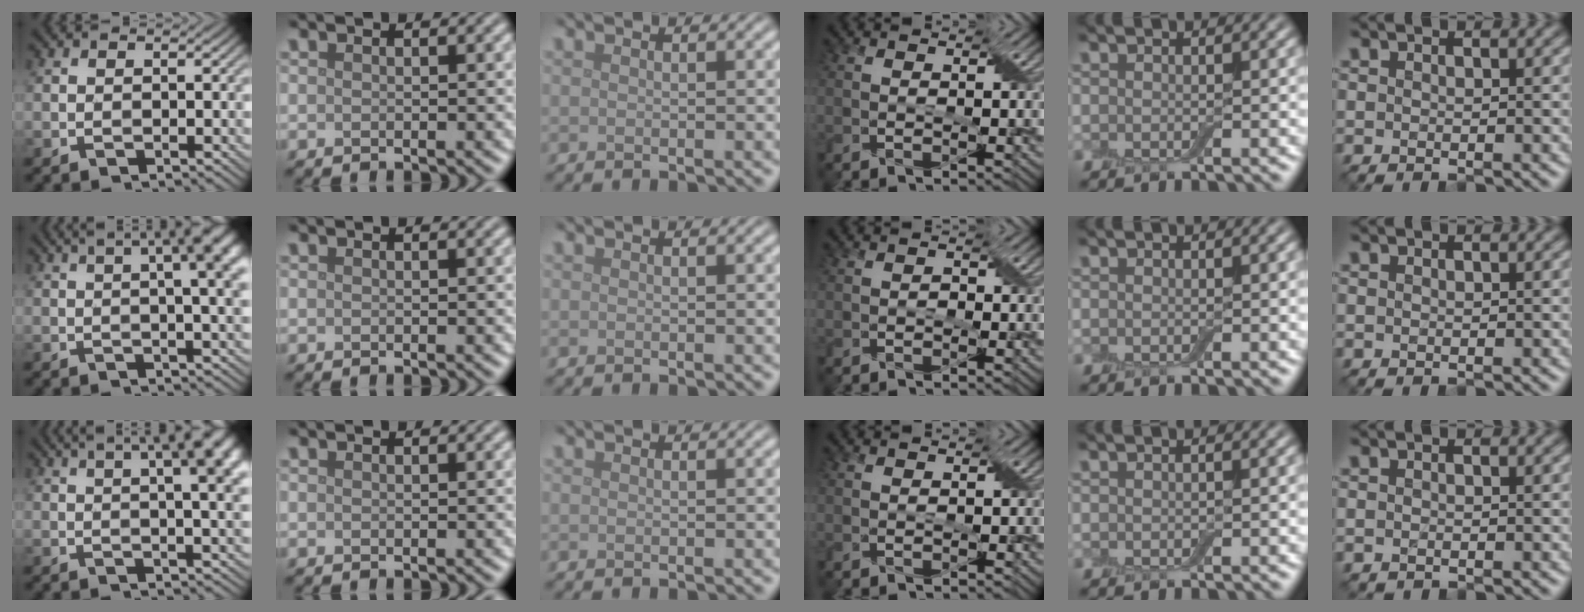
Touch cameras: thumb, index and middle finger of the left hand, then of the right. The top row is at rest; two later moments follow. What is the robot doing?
{"motion": "wrap", "object": "cling film"}